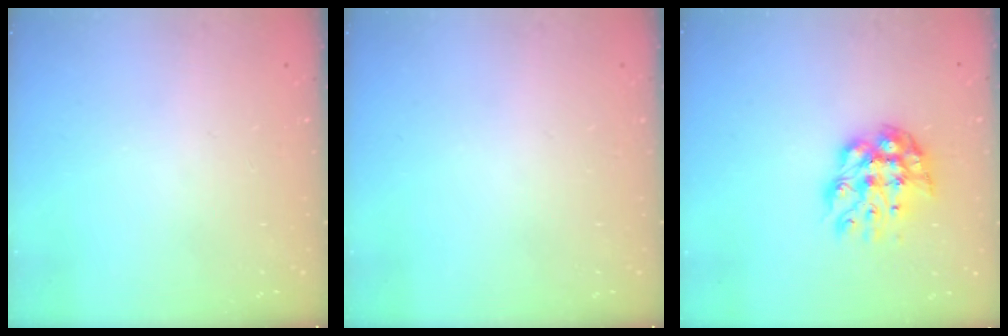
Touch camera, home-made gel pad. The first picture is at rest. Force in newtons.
{"total": 0.0}
{"total": 10.3, "press": 10.3, "slide": 0.9}